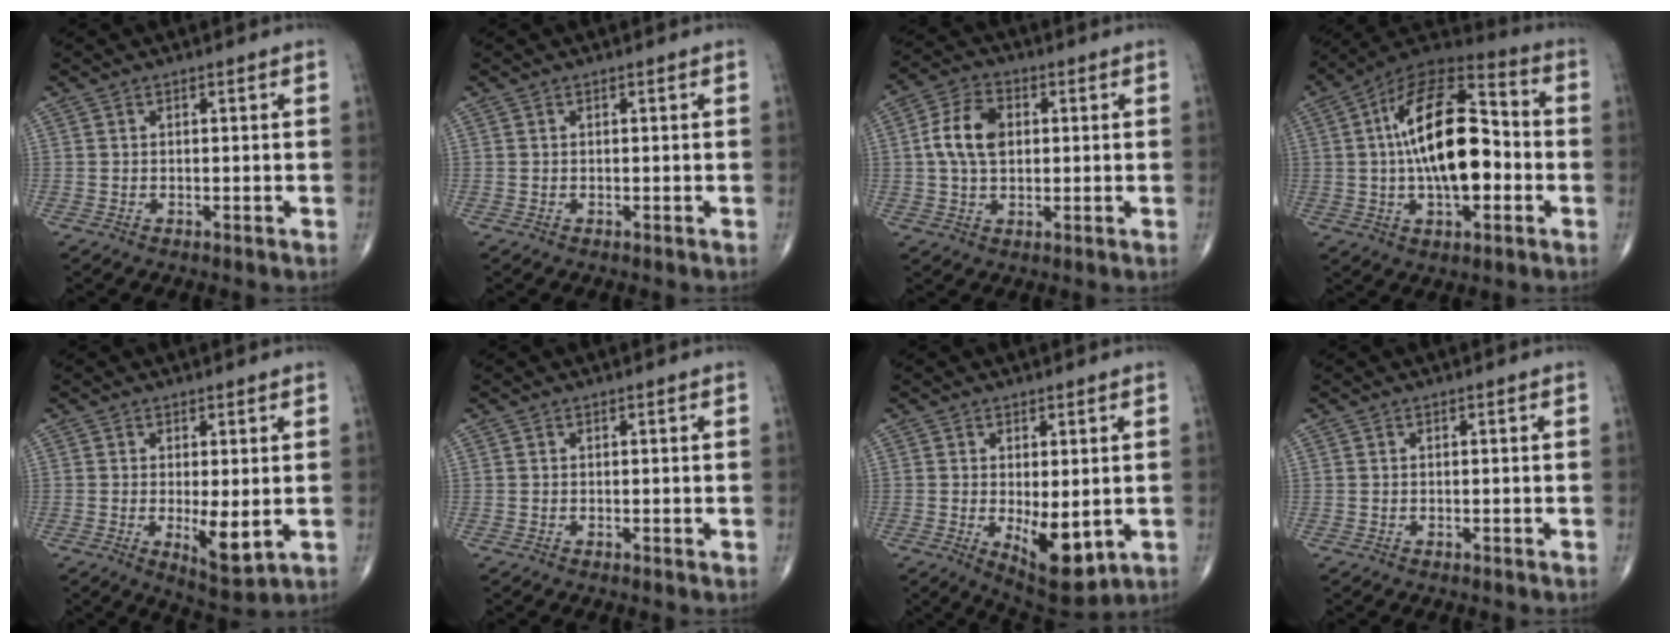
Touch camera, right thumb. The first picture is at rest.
{"total": 0.0}
{"total": 8.8, "force": [1.1, 5.8, 6.6], "torque": [-0.119, 0.012, 0.017]}
{"total": 21.5, "force": [-0.2, 10.6, 18.6], "torque": [-0.303, 0.033, -0.010]}
{"total": 6.2, "force": [-0.6, 2.0, 5.9], "torque": [-0.090, -0.021, -0.001]}
{"total": 0.0}
{"total": 9.5, "force": [-1.5, 4.2, 8.4], "torque": [-0.109, -0.021, -0.007]}
{"total": 0.0}